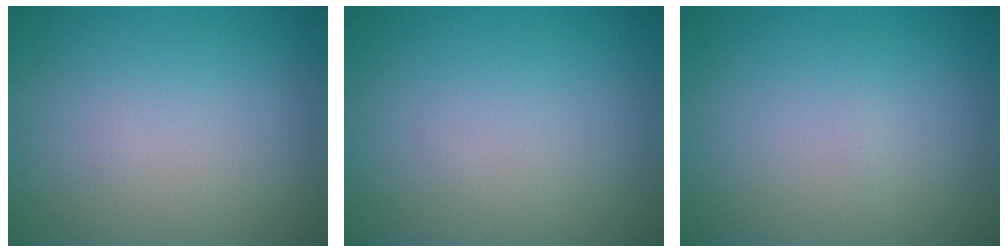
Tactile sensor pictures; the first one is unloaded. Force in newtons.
{"total": 0.0}
{"total": 0.0}